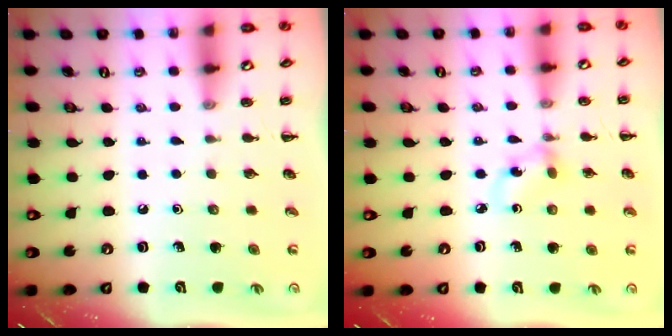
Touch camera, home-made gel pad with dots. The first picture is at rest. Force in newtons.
{"total": 3.0, "press": 2.9, "slide": 0.7}